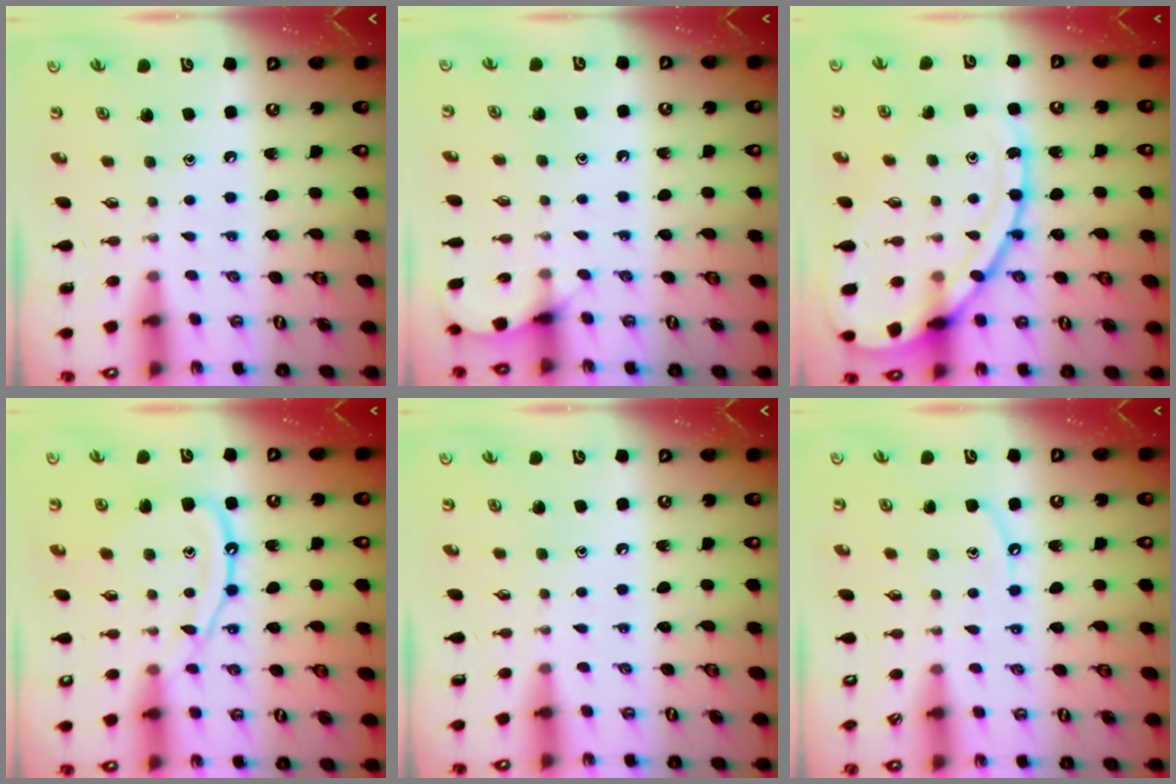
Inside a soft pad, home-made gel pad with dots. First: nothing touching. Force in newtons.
{"total": 5.6, "press": 5.6, "slide": 0.7}
{"total": 17.2, "press": 17.1, "slide": 1.8}
{"total": 12.3, "press": 12.3, "slide": 1.1}
{"total": 0.0}
{"total": 5.6, "press": 5.6, "slide": 0.5}